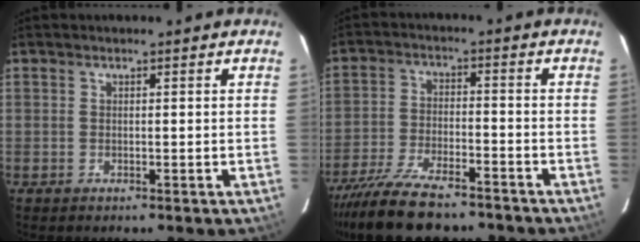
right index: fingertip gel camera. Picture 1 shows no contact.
{"total": 15.6, "force": [-13.0, 4.4, 7.4], "torque": [-0.161, -0.026, -0.218]}